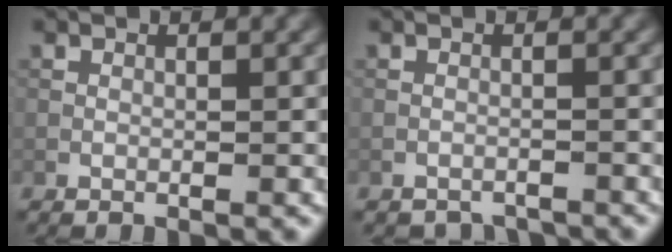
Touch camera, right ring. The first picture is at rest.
{"total": 2.6, "force": [-2.6, 0.5, 0.1], "torque": [-0.007, -0.001, -0.037]}